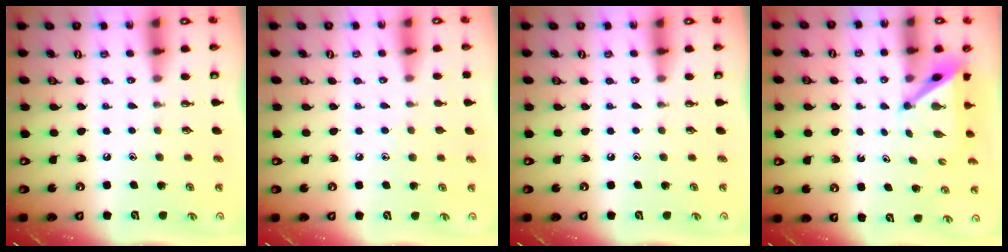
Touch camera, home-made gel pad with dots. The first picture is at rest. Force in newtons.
{"total": 5.7, "press": 5.7, "slide": 0.4}
{"total": 0.0}
{"total": 4.4, "press": 4.4, "slide": 0.4}